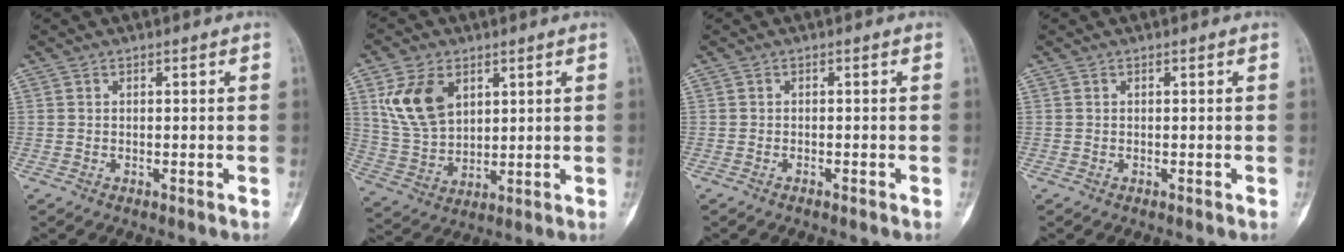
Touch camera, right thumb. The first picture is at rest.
{"total": 11.7, "force": [4.7, 7.6, 7.5], "torque": [-0.131, -0.014, 0.103]}
{"total": 0.6, "force": [-0.5, 0.2, 0.3], "torque": [-0.008, 0.006, -0.007]}
{"total": 0.0}